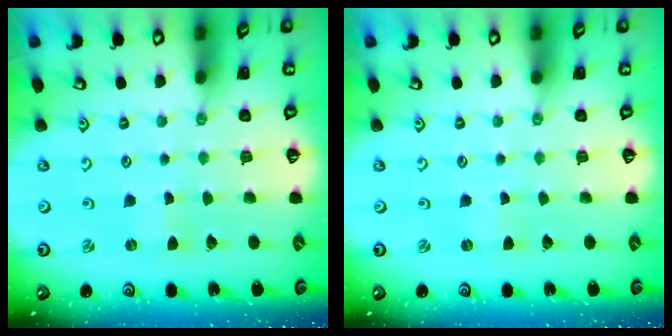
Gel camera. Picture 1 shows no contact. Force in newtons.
{"total": 0.5, "press": 0.4, "slide": 0.3}